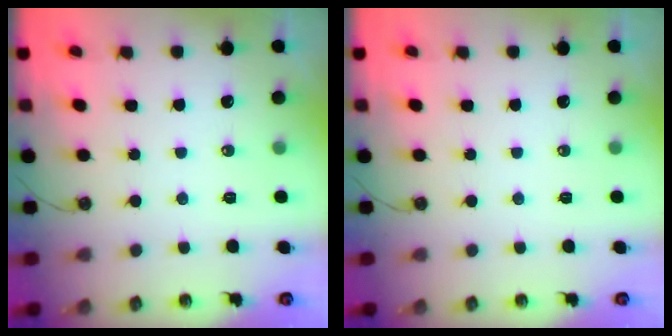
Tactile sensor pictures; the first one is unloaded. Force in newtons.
{"total": 0.0}